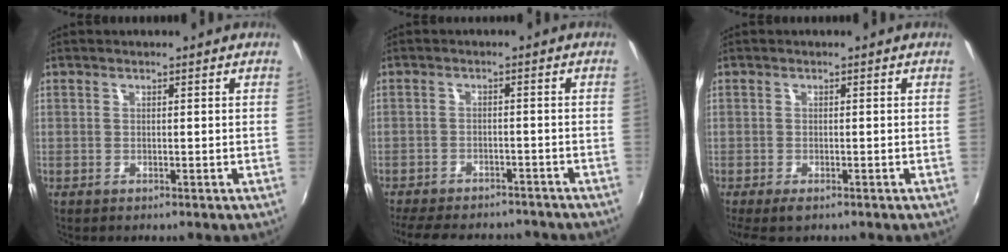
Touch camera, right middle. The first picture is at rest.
{"total": 15.1, "force": [-12.8, 5.2, 6.1], "torque": [-0.141, -0.012, -0.178]}
{"total": 3.7, "force": [-2.6, 1.2, 2.4], "torque": [-0.051, -0.018, -0.042]}